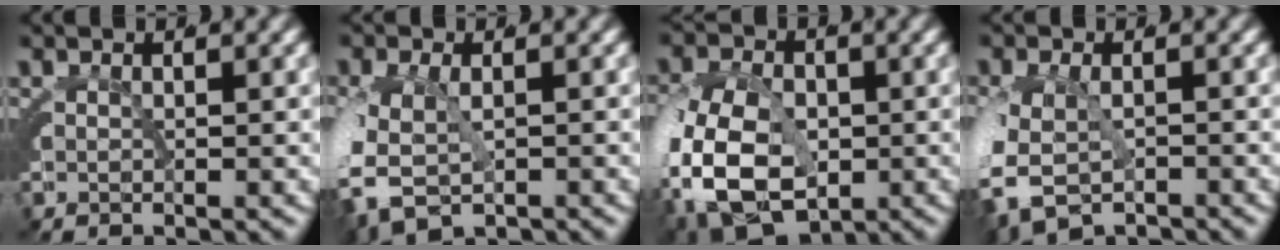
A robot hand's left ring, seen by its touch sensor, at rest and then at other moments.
{"total": 5.4, "force": [-2.8, 4.3, 1.8], "torque": [-0.075, -0.035, -0.035]}
{"total": 10.8, "force": [-4.1, 8.8, 4.8], "torque": [-0.129, -0.048, -0.060]}
{"total": 5.9, "force": [-3.7, 4.2, 1.8], "torque": [-0.079, -0.039, -0.045]}